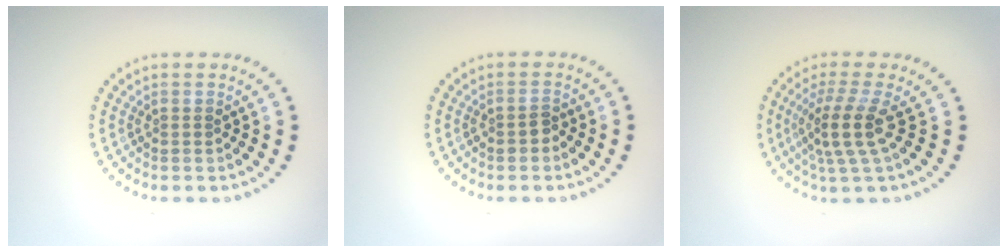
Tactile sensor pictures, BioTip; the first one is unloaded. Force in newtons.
{"total": 1.1, "press": 1.1, "slide": 0.4}
{"total": 3.7, "press": 2.7, "slide": 2.5}